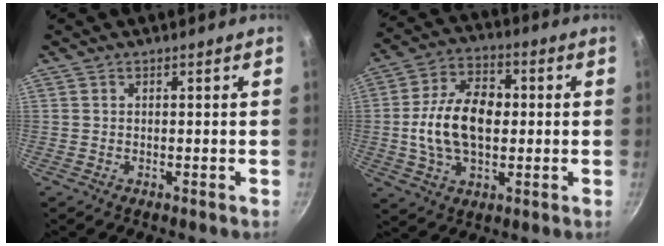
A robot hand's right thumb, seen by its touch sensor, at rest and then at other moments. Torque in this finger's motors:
{"motor_torque": [0.24, 0.26, 2.10, -0.11, 0.50]}